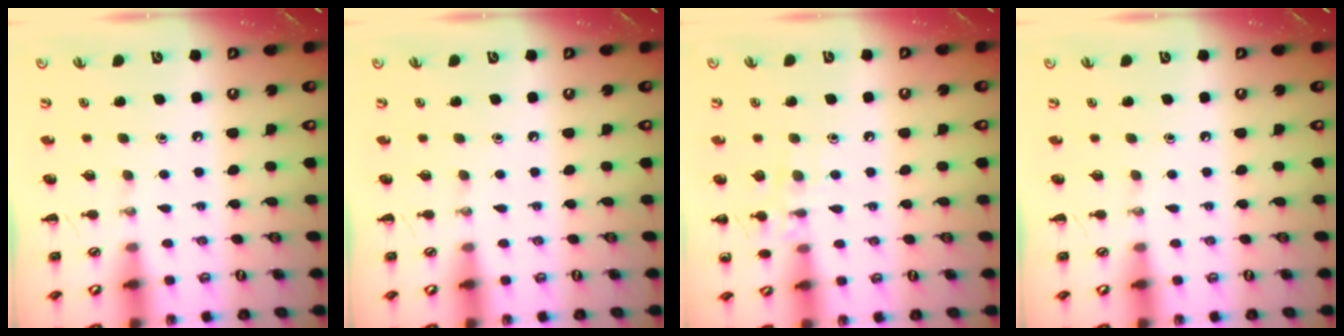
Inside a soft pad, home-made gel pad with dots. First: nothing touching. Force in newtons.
{"total": 0.0}
{"total": 8.4, "press": 8.3, "slide": 1.6}
{"total": 0.0}